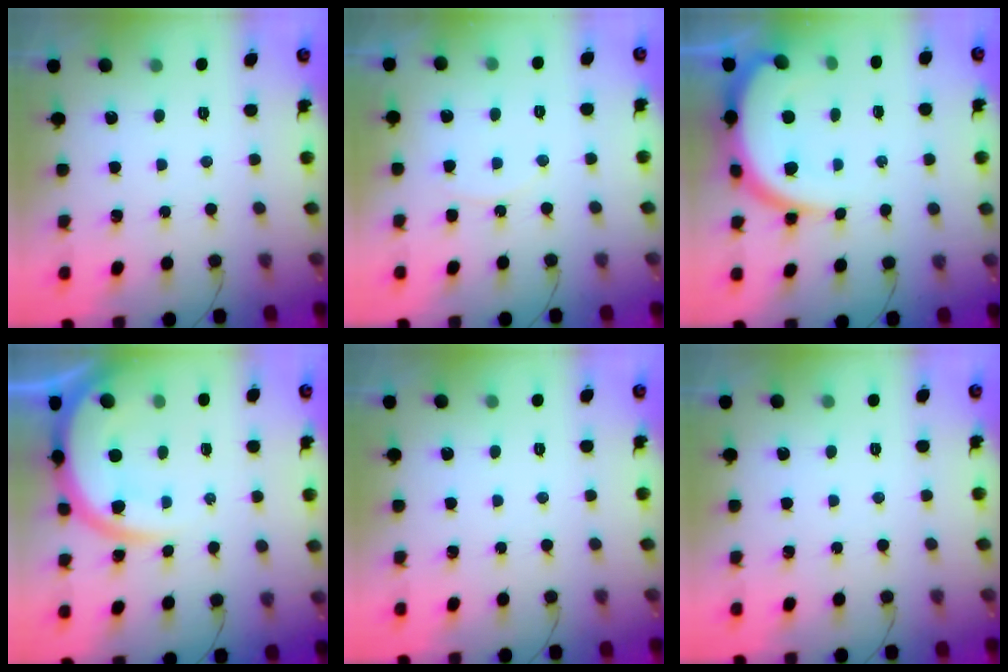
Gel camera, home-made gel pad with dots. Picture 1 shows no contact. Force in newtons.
{"total": 4.6, "press": 4.6, "slide": 0.4}
{"total": 11.0, "press": 11.0, "slide": 0.9}
{"total": 11.3, "press": 11.3, "slide": 1.2}
{"total": 0.0}
{"total": 0.0}